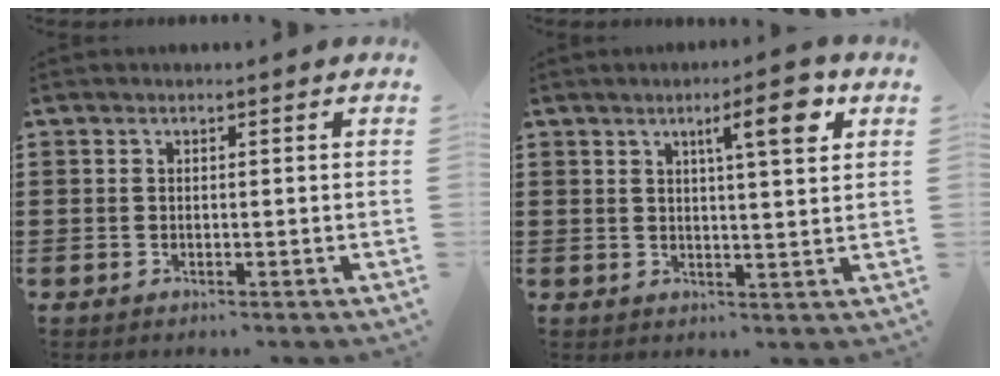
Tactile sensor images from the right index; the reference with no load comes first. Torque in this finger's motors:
{"motor_torque": [0.84, 0.20, 0.18, 0.10]}